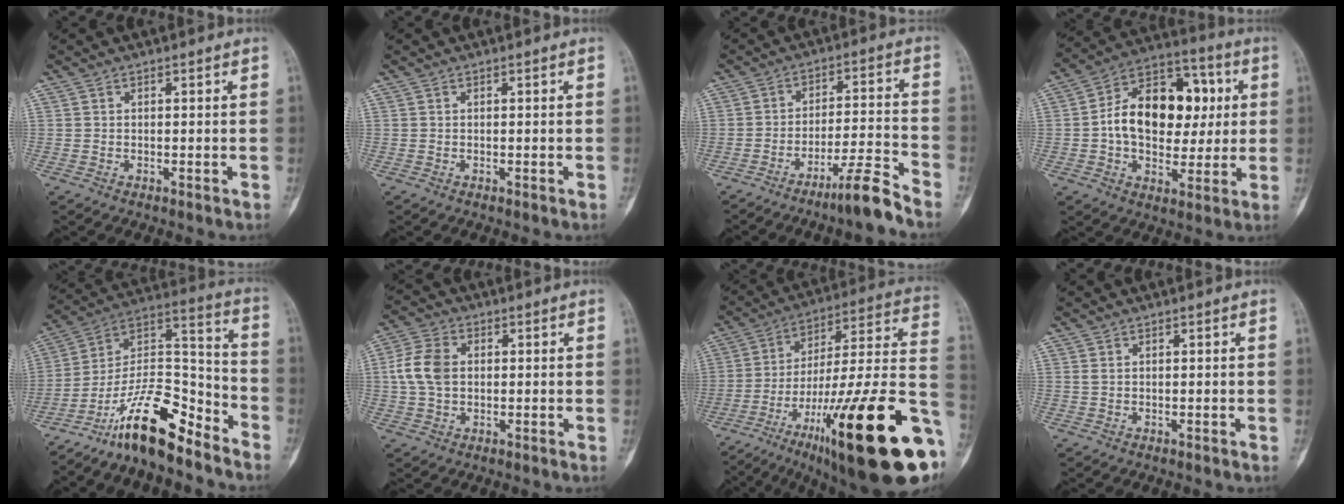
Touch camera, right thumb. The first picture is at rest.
{"total": 0.0}
{"total": 8.7, "force": [-6.9, -0.2, 5.2], "torque": [-0.088, 0.056, -0.121]}
{"total": 19.1, "force": [1.6, 12.8, 14.1], "torque": [-0.181, 0.029, 0.020]}
{"total": 17.2, "force": [-12.8, 5.4, 10.3], "torque": [-0.159, 0.112, -0.226]}
{"total": 7.8, "force": [0.7, 5.5, 5.5], "torque": [-0.113, 0.013, 0.011]}
{"total": 35.5, "force": [-14.3, 8.0, 31.5], "torque": [-0.402, 0.054, -0.217]}
{"total": 0.8, "force": [0.4, 0.5, 0.5], "torque": [-0.011, 0.006, 0.011]}